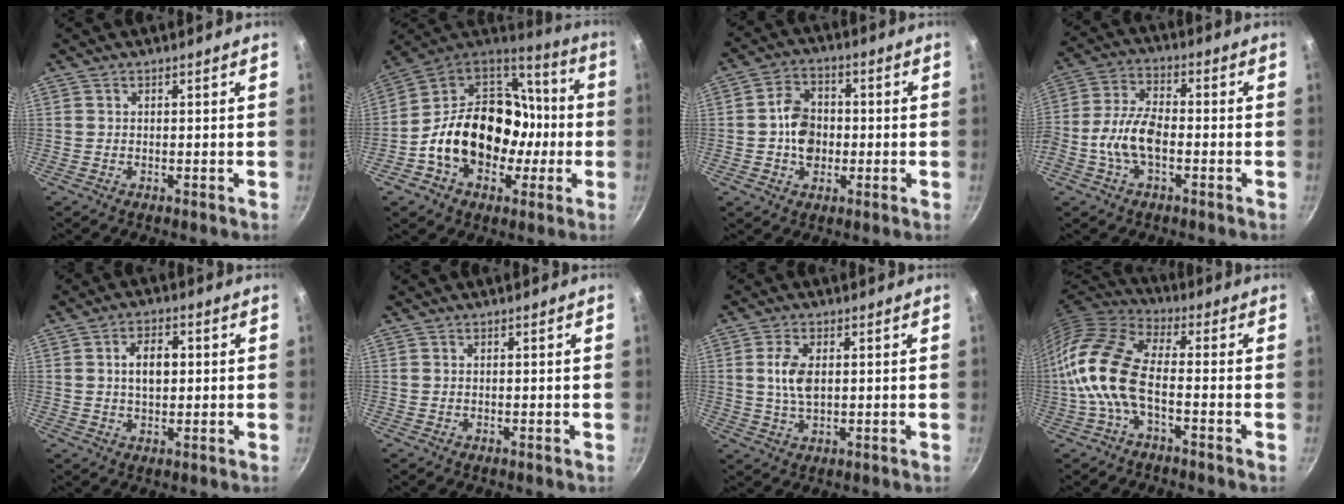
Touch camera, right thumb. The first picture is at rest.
{"total": 24.4, "force": [-4.0, 18.5, 15.4], "torque": [-0.234, 0.062, -0.056]}
{"total": 8.2, "force": [-0.7, 6.4, 5.1], "torque": [-0.061, 0.015, -0.021]}
{"total": 9.7, "force": [-2.4, 5.2, 7.8], "torque": [-0.151, 0.032, -0.058]}
{"total": 6.2, "force": [0.8, 3.9, 4.8], "torque": [-0.066, 0.008, 0.011]}
{"total": 0.0}
{"total": 5.9, "force": [0.9, 3.1, 4.9], "torque": [-0.095, -0.001, 0.017]}
{"total": 13.3, "force": [-3.0, 6.3, 11.3], "torque": [-0.231, 0.032, -0.078]}